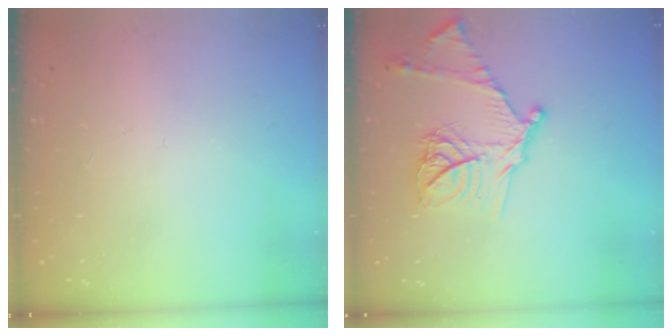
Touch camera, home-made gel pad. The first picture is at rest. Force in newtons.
{"total": 18.3, "press": 18.2, "slide": 1.7}